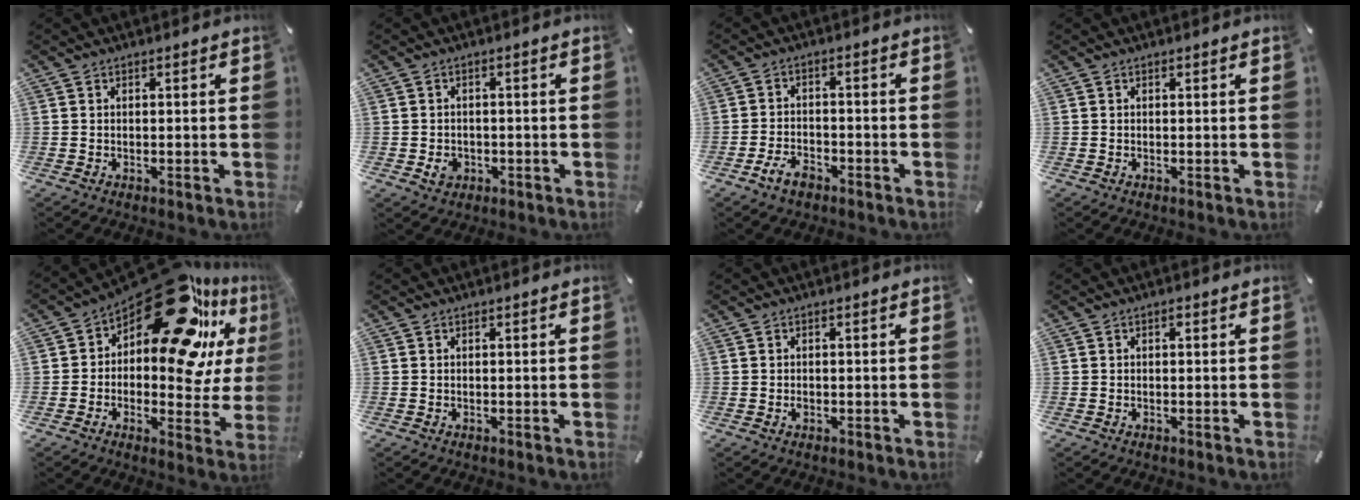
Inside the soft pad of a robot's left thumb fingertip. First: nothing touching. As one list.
[{"total": 3.6, "force": [-1.0, 3.0, 1.7], "torque": [-0.020, 0.002, -0.017]}, {"total": 5.5, "force": [-3.5, 3.0, 3.0], "torque": [-0.064, 0.017, -0.068]}, {"total": 0.0}, {"total": 24.7, "force": [13.1, 11.5, 17.5], "torque": [-0.233, -0.094, 0.220]}, {"total": 0.0}, {"total": 1.0, "force": [-0.3, 0.7, 0.6], "torque": [-0.013, 0.000, -0.006]}, {"total": 0.7, "force": [0.1, 0.4, 0.6], "torque": [-0.011, 0.003, 0.001]}]